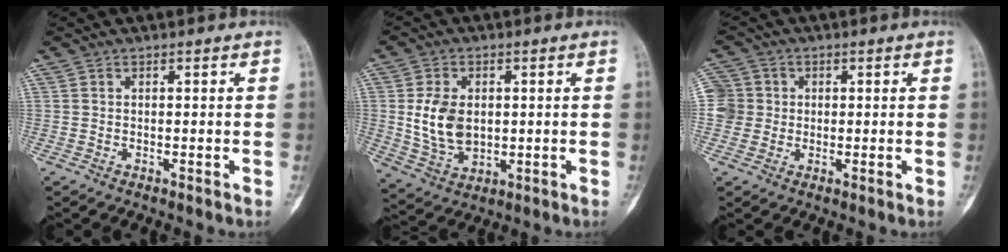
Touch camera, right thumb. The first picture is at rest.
{"total": 9.4, "force": [0.6, 6.6, 6.7], "torque": [-0.107, -0.010, 0.022]}
{"total": 5.8, "force": [0.2, 5.7, 0.9], "torque": [0.000, 0.012, 0.000]}